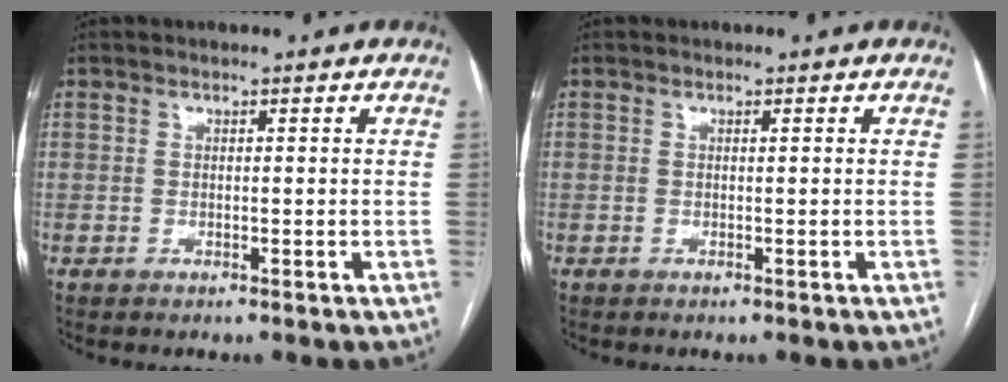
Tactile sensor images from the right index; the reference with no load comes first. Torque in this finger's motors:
{"motor_torque": [-0.03, 0.13, -0.07, 0.00]}